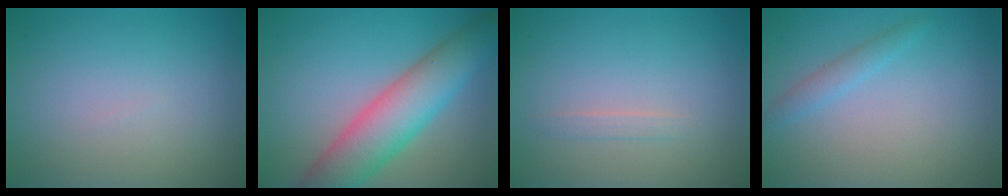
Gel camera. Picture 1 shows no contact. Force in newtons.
{"total": 7.6, "press": 7.6, "slide": 0.3}
{"total": 0.8, "press": 0.8, "slide": 0.0}
{"total": 1.4, "press": 1.4, "slide": 0.1}